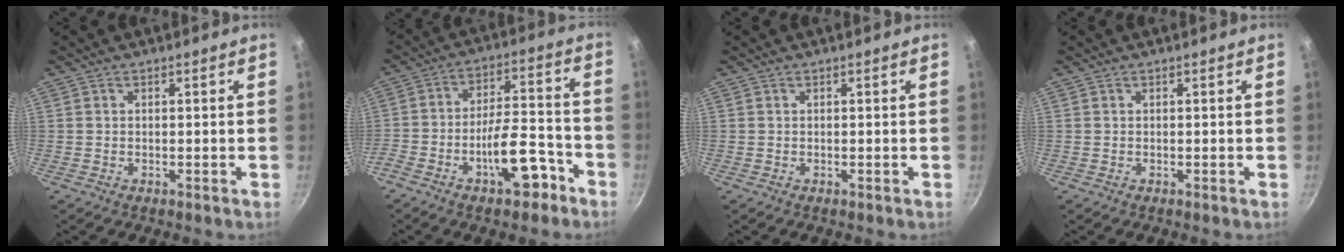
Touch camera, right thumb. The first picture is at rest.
{"total": 12.4, "force": [-6.9, 5.1, 8.9], "torque": [-0.118, 0.072, -0.100]}
{"total": 0.0}
{"total": 0.0}